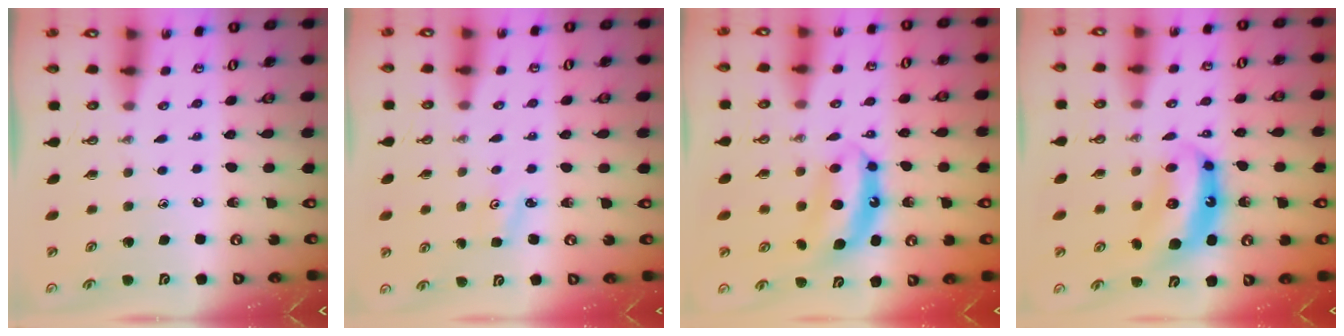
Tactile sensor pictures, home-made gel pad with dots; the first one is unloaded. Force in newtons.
{"total": 2.6, "press": 2.6, "slide": 0.3}
{"total": 7.3, "press": 7.3, "slide": 0.3}
{"total": 7.9, "press": 7.9, "slide": 0.7}